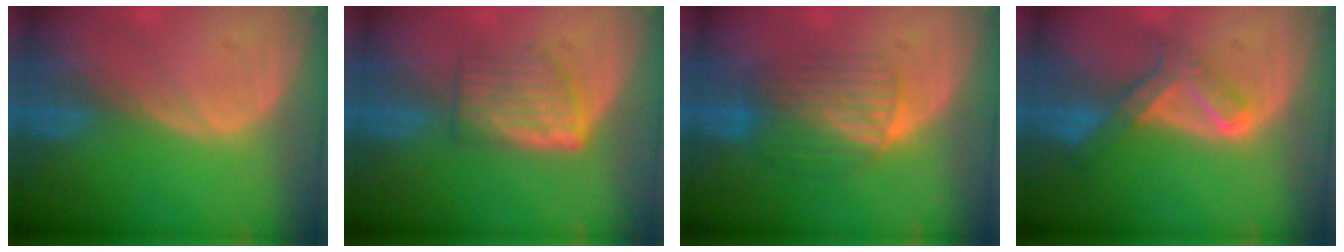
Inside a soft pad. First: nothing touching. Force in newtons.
{"total": 5.9, "press": 5.3, "slide": 2.6}
{"total": 6.3, "press": 6.2, "slide": 1.1}
{"total": 6.7, "press": 5.7, "slide": 3.5}